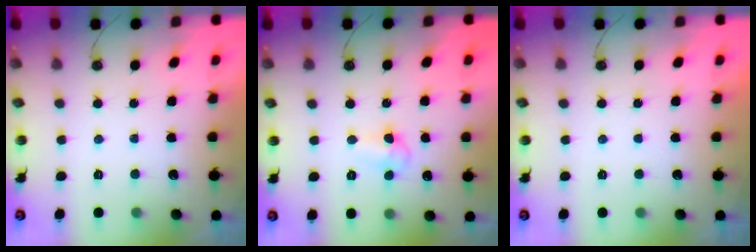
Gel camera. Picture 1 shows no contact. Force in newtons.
{"total": 4.7, "press": 4.6, "slide": 0.9}
{"total": 0.0}